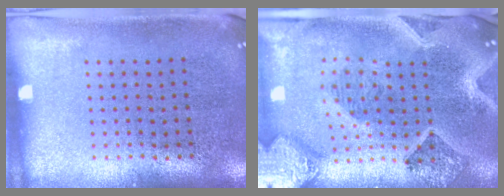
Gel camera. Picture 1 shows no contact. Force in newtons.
{"total": 3.0, "press": 2.6, "slide": 1.5}